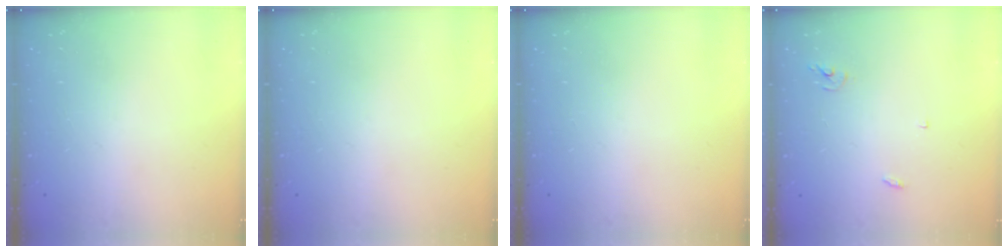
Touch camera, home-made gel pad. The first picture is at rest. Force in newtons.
{"total": 0.0}
{"total": 0.0}
{"total": 3.0, "press": 3.0, "slide": 0.2}